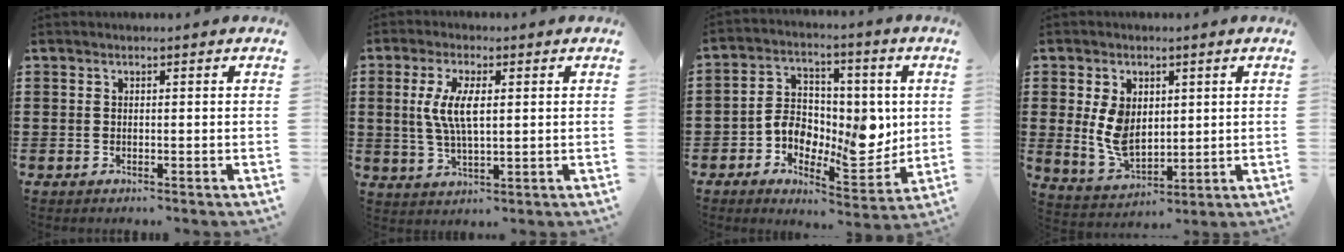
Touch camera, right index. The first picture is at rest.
{"total": 6.4, "force": [1.0, 2.2, 5.9], "torque": [-0.132, 0.002, 0.013]}
{"total": 10.1, "force": [-0.1, 7.2, 7.0], "torque": [-0.116, -0.003, 0.000]}
{"total": 7.5, "force": [1.4, 5.0, 5.4], "torque": [-0.130, 0.006, 0.024]}